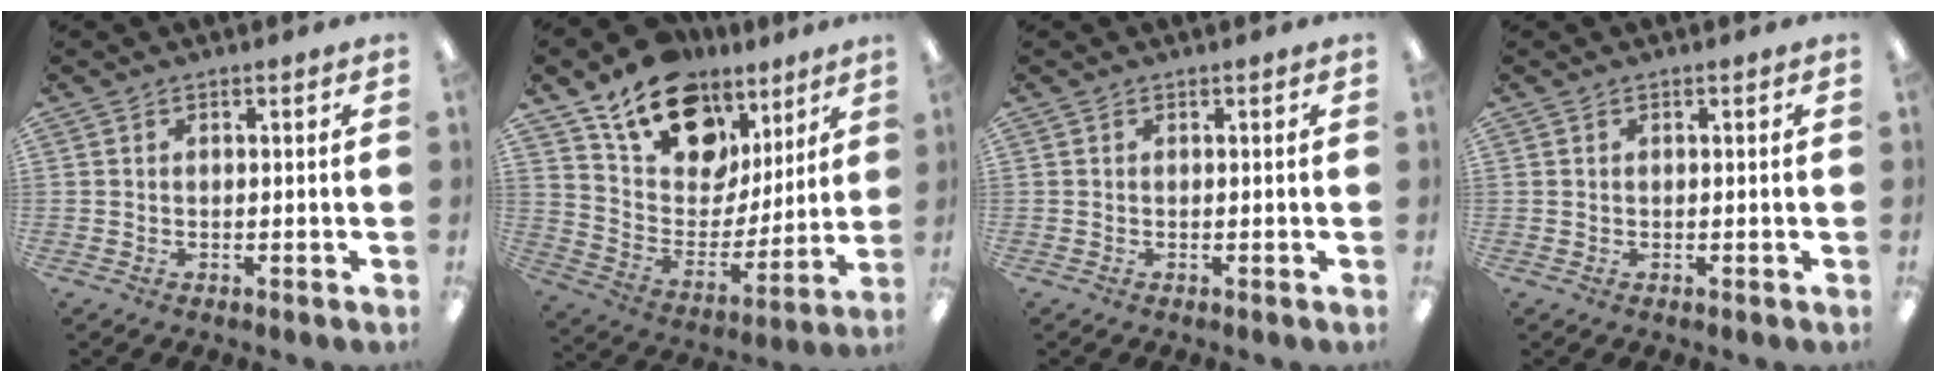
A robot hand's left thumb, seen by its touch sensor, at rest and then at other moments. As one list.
[{"total": 17.5, "force": [11.6, 10.9, 7.3], "torque": [-0.137, -0.063, 0.214]}, {"total": 0.0}, {"total": 0.0}]